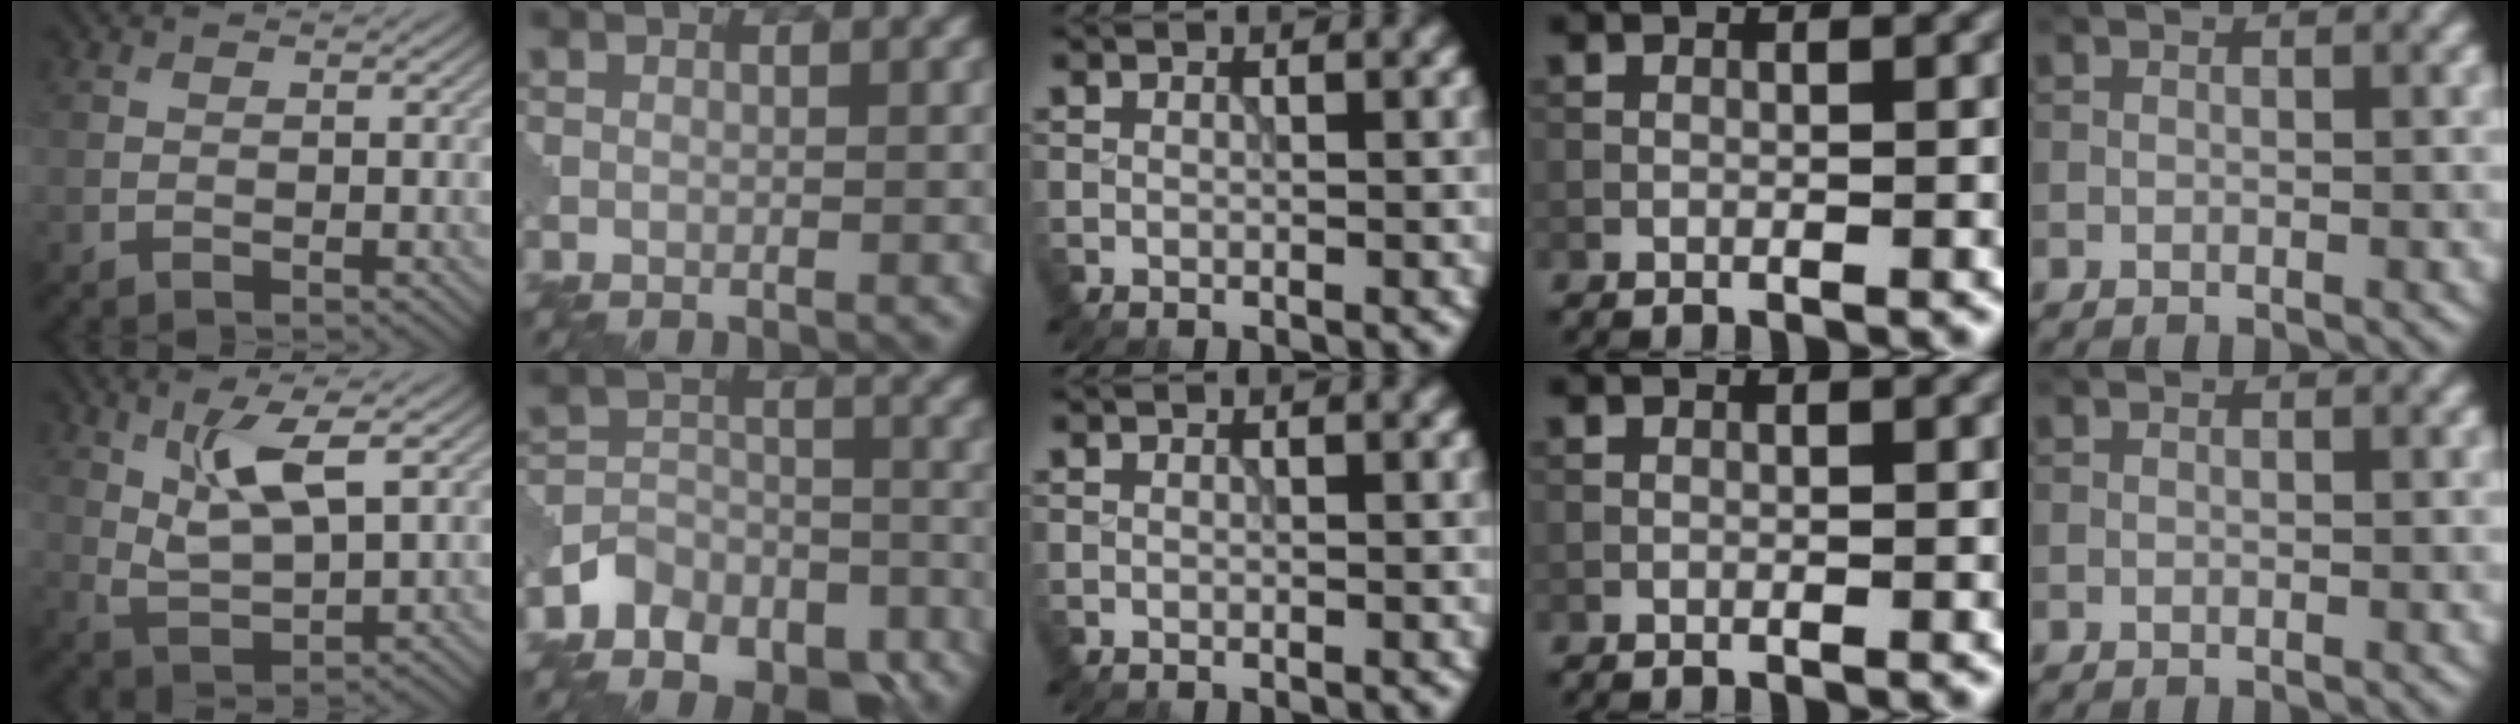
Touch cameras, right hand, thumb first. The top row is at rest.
{"thumb": {"total": 7.3, "force": [3.1, 2.3, 6.1], "torque": [-0.130, -0.006, 0.065]}, "index": {"total": 7.8, "force": [-6.0, 4.4, 2.3], "torque": [-0.027, -0.004, -0.106]}}